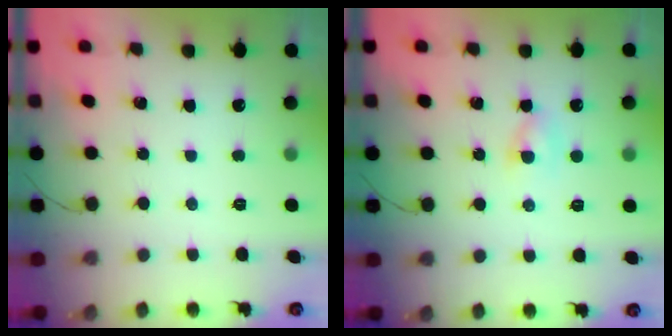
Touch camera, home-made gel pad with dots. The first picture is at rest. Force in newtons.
{"total": 2.0, "press": 1.8, "slide": 0.8}